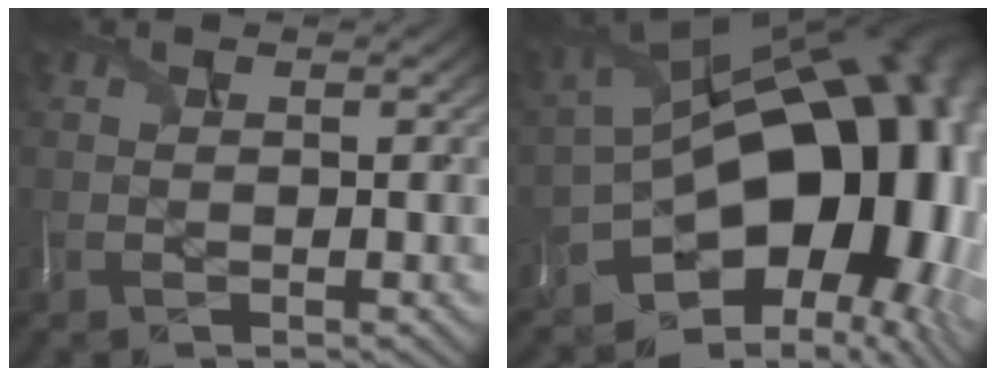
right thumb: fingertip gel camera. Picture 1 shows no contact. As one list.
[{"total": 17.3, "force": [-4.6, 11.1, 12.5], "torque": [-0.163, -0.024, -0.050]}]